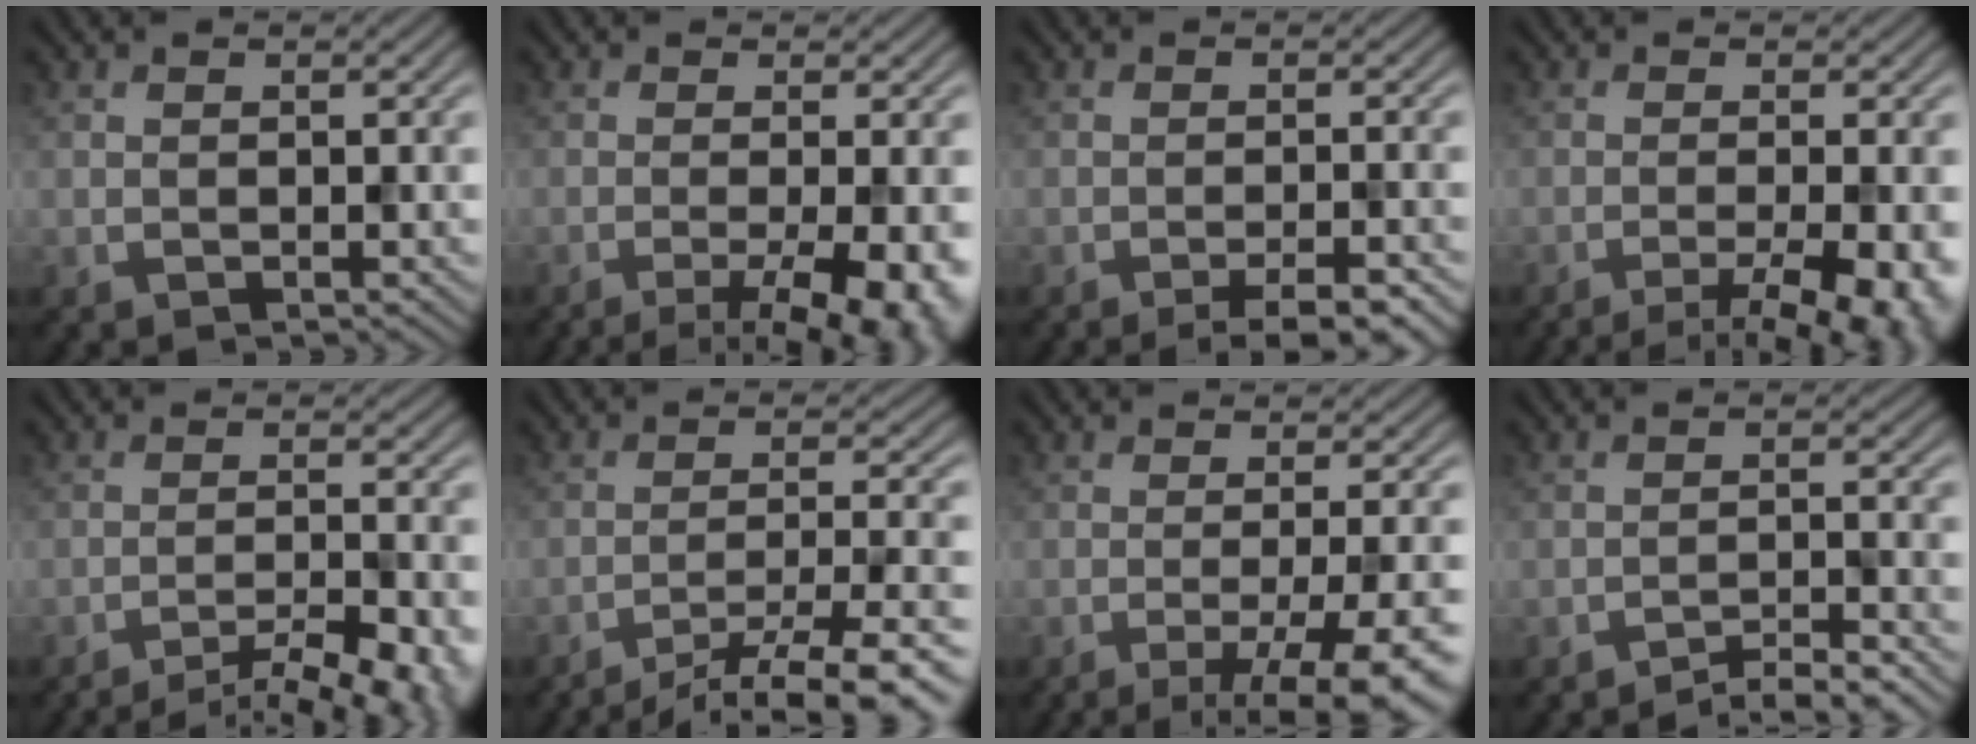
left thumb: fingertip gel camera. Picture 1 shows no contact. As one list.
[{"total": 9.3, "force": [-4.0, 2.4, 8.0], "torque": [-0.109, -0.009, -0.050]}, {"total": 4.7, "force": [-3.2, 0.8, 3.4], "torque": [-0.046, 0.010, -0.051]}, {"total": 8.6, "force": [-4.3, 2.0, 7.1], "torque": [-0.096, -0.007, -0.056]}, {"total": 9.8, "force": [-7.6, 1.9, 5.8], "torque": [-0.089, -0.004, -0.096]}, {"total": 12.4, "force": [-9.7, 2.2, 7.4], "torque": [-0.119, -0.007, -0.134]}, {"total": 10.5, "force": [-5.0, 2.4, 8.9], "torque": [-0.118, -0.002, -0.064]}, {"total": 4.1, "force": [-3.5, 0.3, 2.0], "torque": [-0.028, 0.012, -0.063]}]